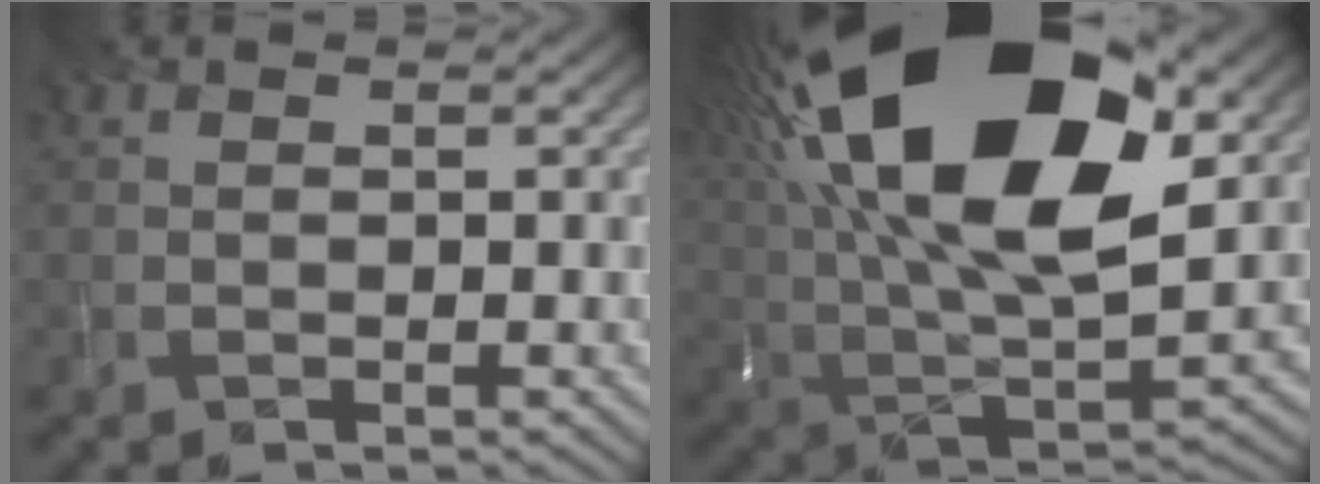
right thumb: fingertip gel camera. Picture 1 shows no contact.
{"total": 22.2, "force": [9.2, 10.8, 17.1], "torque": [-0.335, 0.045, 0.143]}